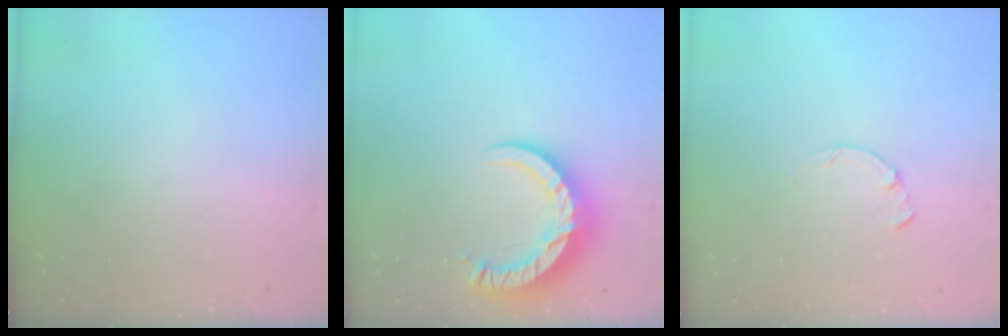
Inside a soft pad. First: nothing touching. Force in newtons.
{"total": 10.7, "press": 10.6, "slide": 1.1}
{"total": 0.0}